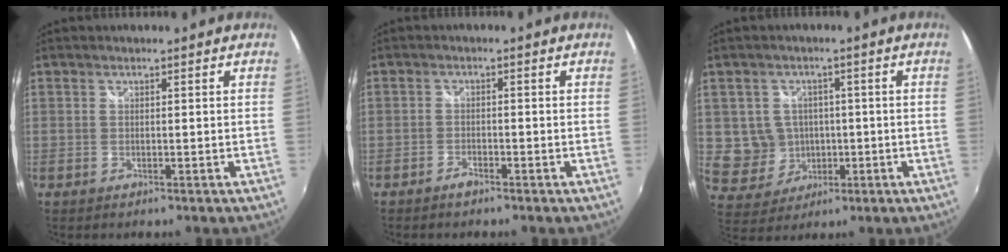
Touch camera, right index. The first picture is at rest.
{"total": 1.7, "force": [-1.5, 0.5, 0.6], "torque": [-0.018, 0.001, -0.030]}
{"total": 7.9, "force": [-0.2, 7.7, 2.0], "torque": [-0.061, 0.011, 0.015]}